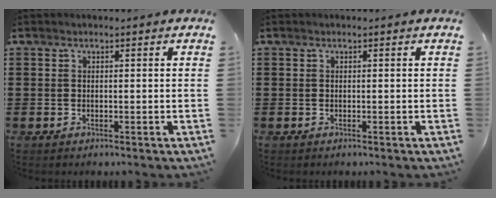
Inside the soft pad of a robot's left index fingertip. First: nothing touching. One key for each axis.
{"total": 0.0}